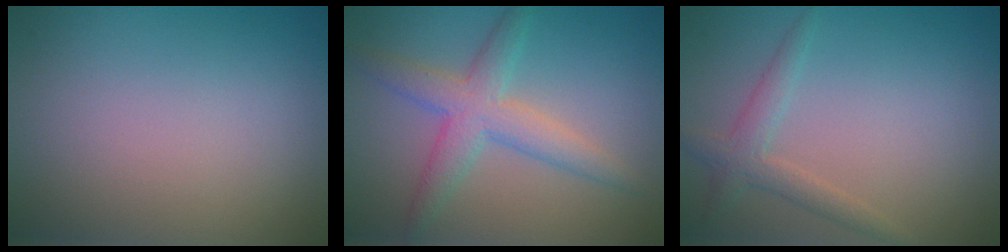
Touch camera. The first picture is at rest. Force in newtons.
{"total": 4.2, "press": 4.2, "slide": 0.1}
{"total": 2.1, "press": 2.1, "slide": 0.0}